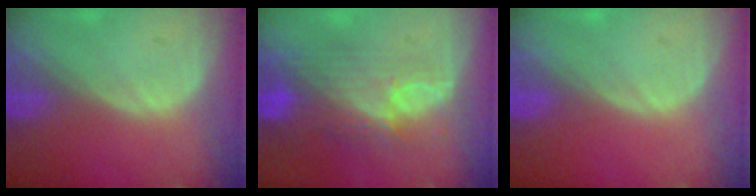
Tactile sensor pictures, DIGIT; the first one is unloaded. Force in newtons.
{"total": 9.5, "press": 8.3, "slide": 4.6}
{"total": 0.0}